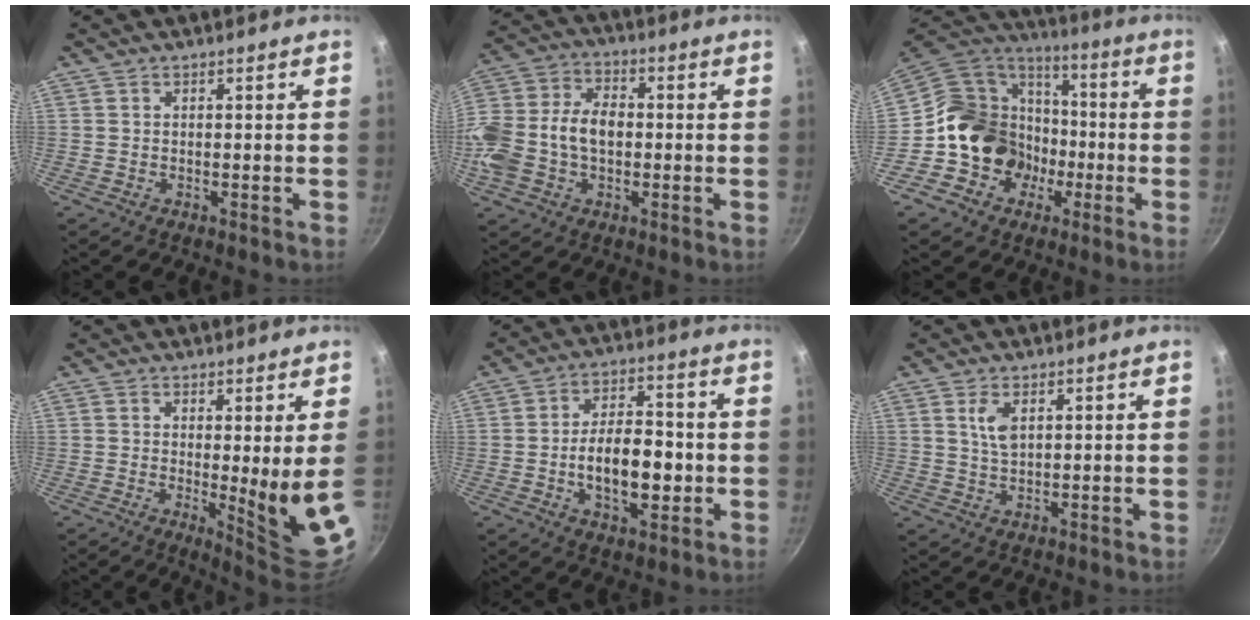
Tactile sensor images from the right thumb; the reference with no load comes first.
{"total": 16.2, "force": [-1.6, 11.3, 11.5], "torque": [-0.225, 0.043, -0.038]}
{"total": 19.2, "force": [-4.2, 16.5, 8.9], "torque": [-0.124, 0.054, -0.066]}
{"total": 10.3, "force": [0.3, 1.3, 10.2], "torque": [-0.134, -0.037, 0.009]}
{"total": 12.6, "force": [-2.1, 6.7, 10.5], "torque": [-0.150, 0.020, -0.034]}
{"total": 4.0, "force": [1.6, 1.9, 3.1], "torque": [-0.057, -0.010, 0.033]}